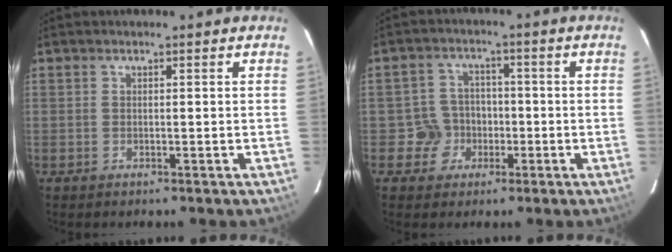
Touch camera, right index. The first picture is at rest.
{"total": 5.6, "force": [-1.9, 5.3, 0.5], "torque": [-0.010, 0.015, -0.030]}